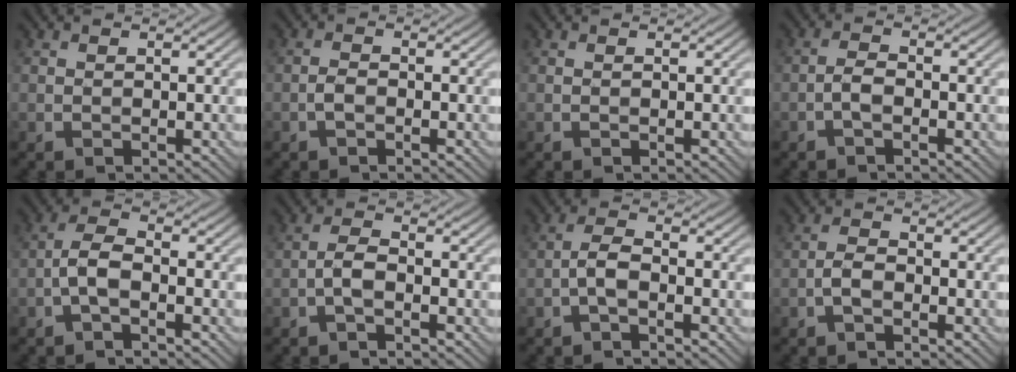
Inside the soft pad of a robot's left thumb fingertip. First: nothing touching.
{"total": 1.4, "force": [-0.8, 0.7, 1.0], "torque": [-0.020, 0.003, -0.018]}
{"total": 0.0}
{"total": 2.1, "force": [-1.1, 0.8, 1.6], "torque": [-0.032, 0.006, -0.025]}
{"total": 3.6, "force": [-1.7, 1.3, 2.9], "torque": [-0.060, 0.010, -0.044]}
{"total": 2.6, "force": [-1.3, 0.9, 2.1], "torque": [-0.044, 0.006, -0.032]}
{"total": 2.8, "force": [-1.4, 1.0, 2.3], "torque": [-0.050, 0.007, -0.036]}
{"total": 2.2, "force": [-1.2, 1.0, 1.6], "torque": [-0.031, 0.006, -0.029]}